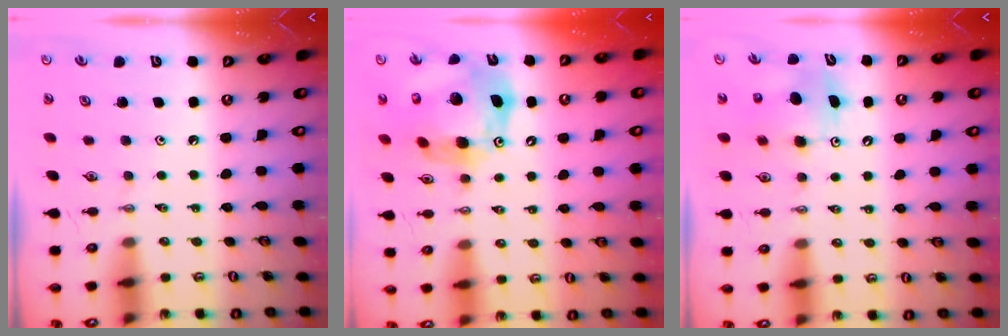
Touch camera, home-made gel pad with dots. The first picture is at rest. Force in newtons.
{"total": 18.0, "press": 17.9, "slide": 2.1}
{"total": 9.8, "press": 9.8, "slide": 1.2}